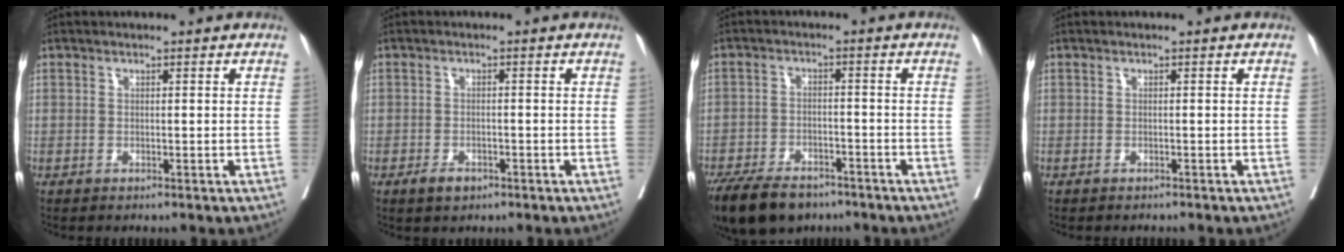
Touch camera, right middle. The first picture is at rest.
{"total": 2.3, "force": [-1.5, 1.3, 1.3], "torque": [-0.025, 0.000, -0.019]}
{"total": 11.9, "force": [-8.9, 5.6, 5.6], "torque": [-0.107, -0.012, -0.142]}
{"total": 1.2, "force": [-1.1, 0.3, 0.3], "torque": [-0.008, -0.004, -0.014]}